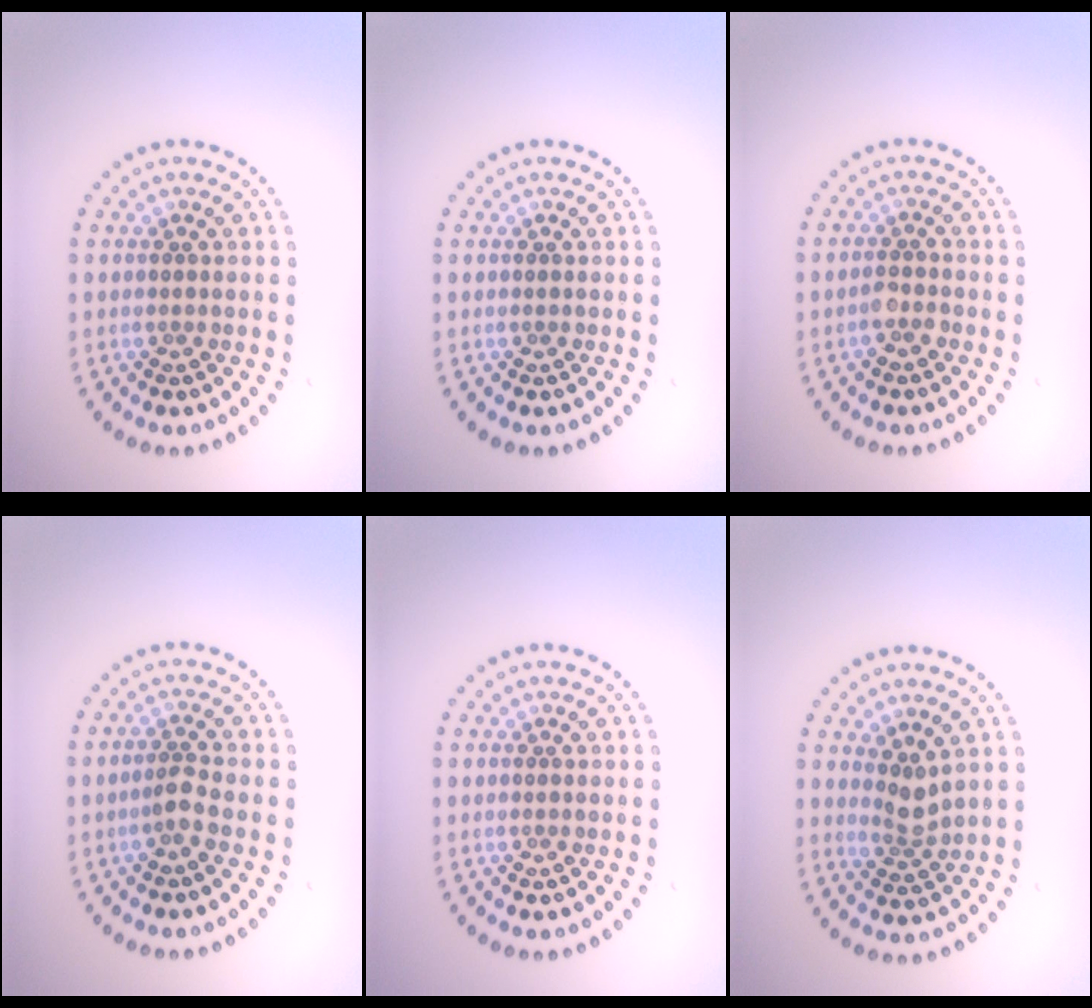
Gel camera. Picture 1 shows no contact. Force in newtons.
{"total": 0.0}
{"total": 1.4, "press": 1.3, "slide": 0.7}
{"total": 1.4, "press": 1.0, "slide": 0.9}
{"total": 0.0}
{"total": 2.0, "press": 1.5, "slide": 1.3}